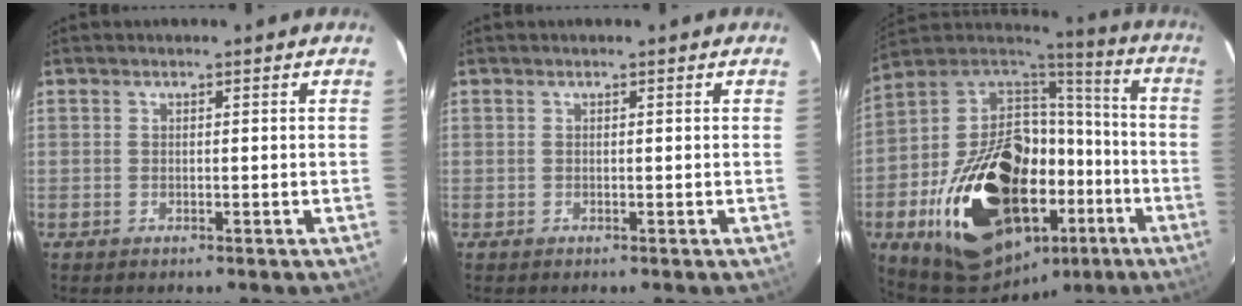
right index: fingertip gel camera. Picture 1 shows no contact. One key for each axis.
{"total": 0.0}
{"total": 37.0, "fx": -14.2, "fy": 22.7, "fz": 25.5, "tx": -0.485, "ty": 0.027, "tz": -0.197}